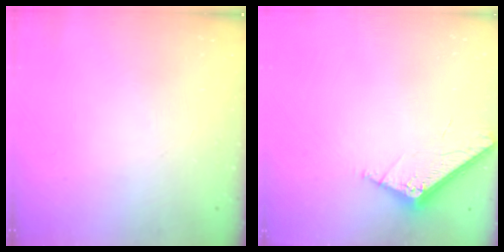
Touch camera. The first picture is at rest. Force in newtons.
{"total": 6.8, "press": 6.8, "slide": 0.4}